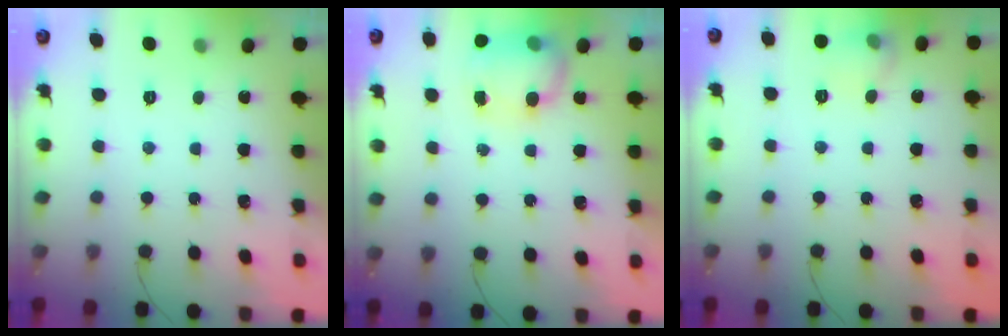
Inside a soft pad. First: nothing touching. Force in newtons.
{"total": 8.0, "press": 8.0, "slide": 0.8}
{"total": 6.5, "press": 6.4, "slide": 1.3}